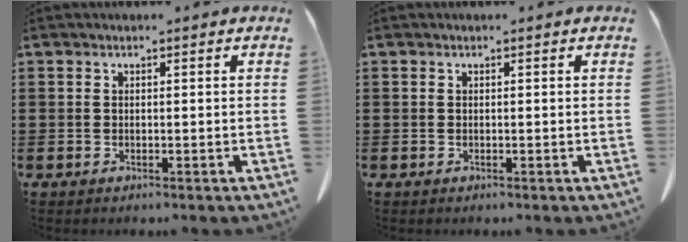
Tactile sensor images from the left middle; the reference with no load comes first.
{"total": 0.0}